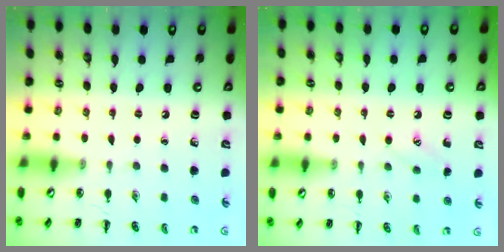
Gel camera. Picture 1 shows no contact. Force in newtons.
{"total": 6.6, "press": 6.4, "slide": 1.4}